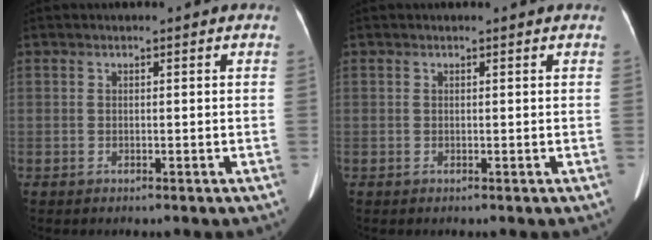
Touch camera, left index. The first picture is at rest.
{"total": 0.6, "force": [0.5, 0.0, 0.1], "torque": [-0.003, 0.002, 0.005]}